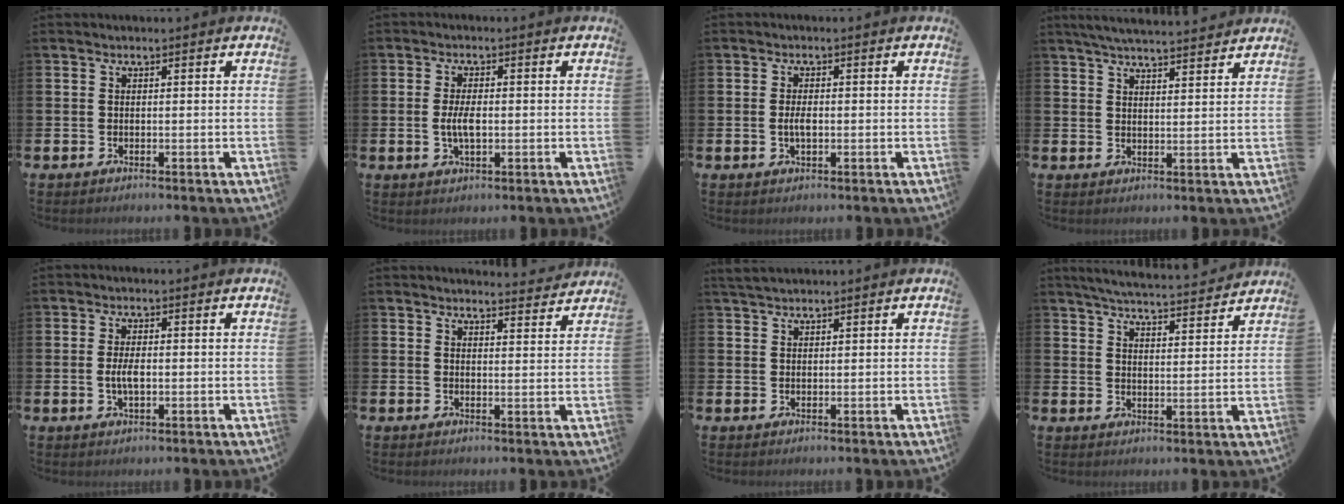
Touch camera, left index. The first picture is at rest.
{"total": 3.6, "force": [-0.2, 1.5, 3.2], "torque": [-0.057, -0.004, -0.009]}
{"total": 2.2, "force": [-0.2, 1.0, 2.0], "torque": [-0.035, 0.001, -0.004]}
{"total": 4.8, "force": [4.7, 0.2, 1.0], "torque": [-0.030, -0.022, 0.085]}
{"total": 2.9, "force": [-0.2, 1.3, 2.7], "torque": [-0.048, 0.001, -0.004]}
{"total": 3.4, "force": [3.4, 0.2, 0.0], "torque": [0.004, -0.024, 0.059]}
{"total": 2.0, "force": [1.8, 0.5, 0.7], "torque": [-0.015, 0.003, 0.033]}
{"total": 5.1, "force": [5.1, 0.2, 0.5], "torque": [-0.026, -0.041, 0.087]}